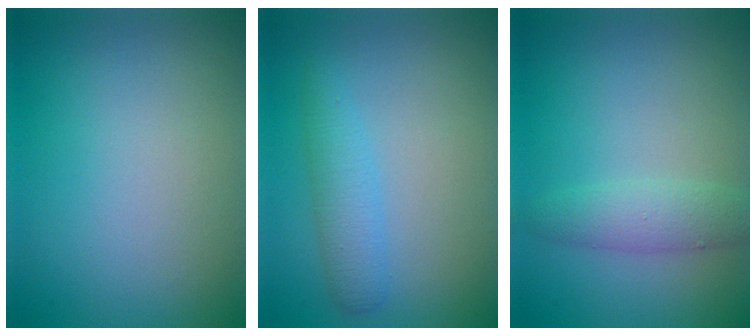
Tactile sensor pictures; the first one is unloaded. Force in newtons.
{"total": 2.4, "press": 2.4, "slide": 0.1}
{"total": 2.4, "press": 2.4, "slide": 0.2}